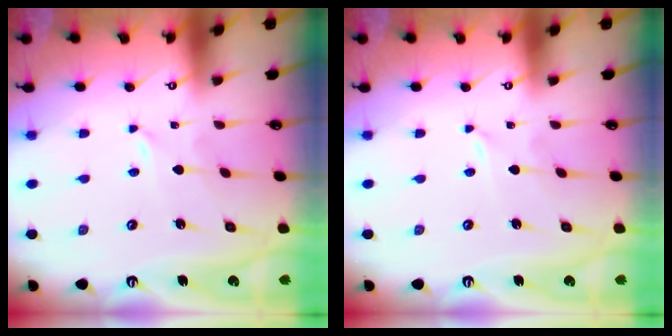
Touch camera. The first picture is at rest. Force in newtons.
{"total": 0.0}